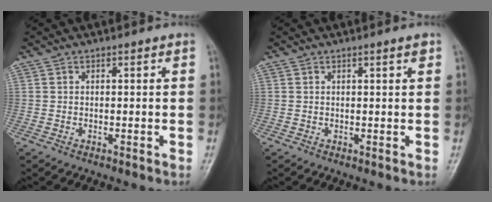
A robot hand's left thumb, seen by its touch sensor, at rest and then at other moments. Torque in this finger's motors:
{"motor_torque": [-0.14, -0.04, -0.04, 0.04, 0.03]}